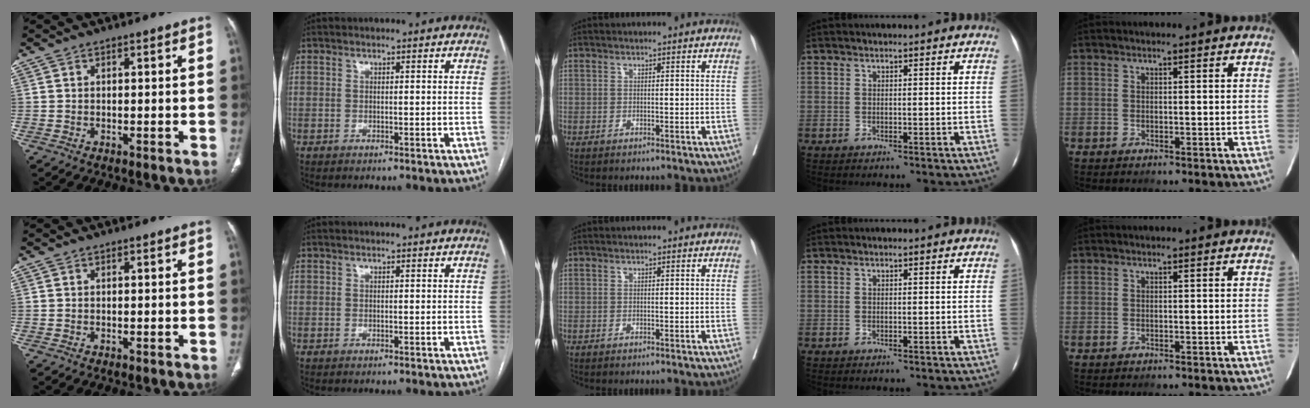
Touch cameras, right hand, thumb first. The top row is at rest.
{}